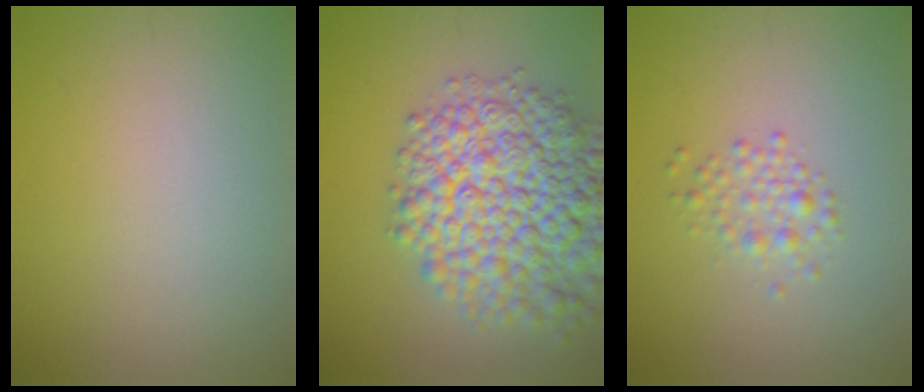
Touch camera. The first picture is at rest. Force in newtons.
{"total": 10.8, "press": 10.8, "slide": 0.4}
{"total": 1.7, "press": 1.7, "slide": 0.0}